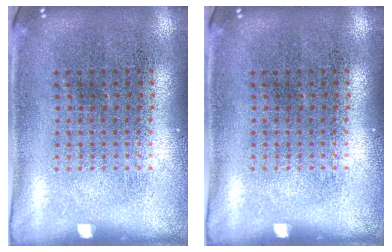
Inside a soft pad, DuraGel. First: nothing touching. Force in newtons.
{"total": 0.0}